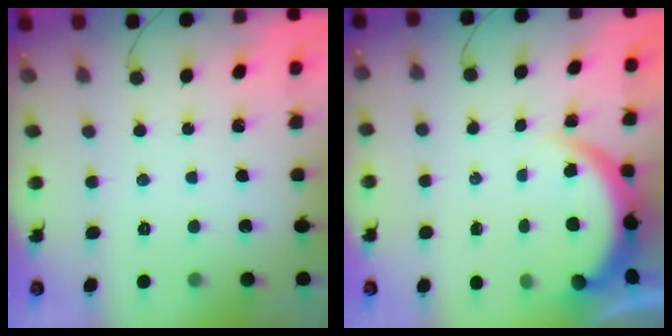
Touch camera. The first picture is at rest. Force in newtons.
{"total": 3.9, "press": 3.9, "slide": 0.2}